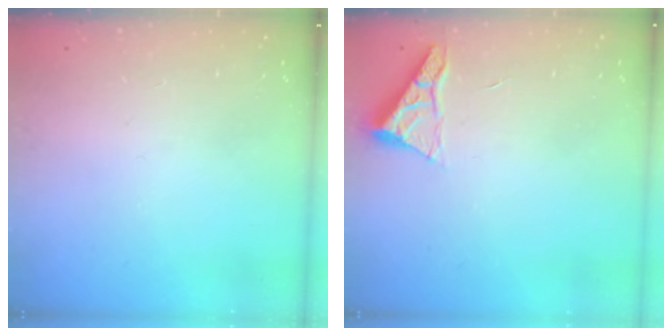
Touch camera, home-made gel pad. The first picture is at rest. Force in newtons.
{"total": 5.3, "press": 5.3, "slide": 0.5}